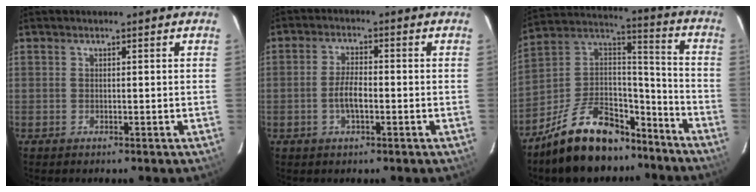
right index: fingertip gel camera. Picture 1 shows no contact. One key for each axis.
{"total": 4.4, "fx": -1.4, "fy": 1.5, "fz": 3.9, "tx": -0.081, "ty": 0.002, "tz": -0.025}
{"total": 20.6, "fx": -14.8, "fy": 9.9, "fz": 10.5, "tx": -0.210, "ty": 0.049, "tz": -0.227}